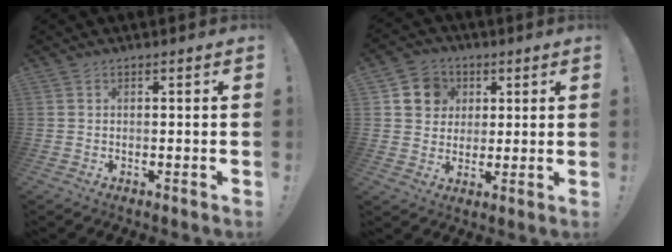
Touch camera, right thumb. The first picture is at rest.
{"total": 9.0, "force": [2.5, 8.4, 2.3], "torque": [-0.031, -0.007, 0.055]}